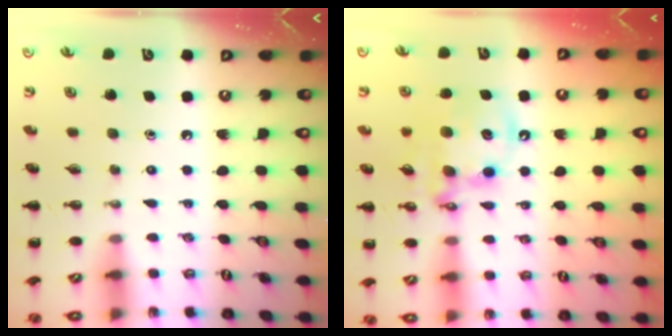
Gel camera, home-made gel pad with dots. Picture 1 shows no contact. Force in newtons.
{"total": 12.9, "press": 12.6, "slide": 2.9}